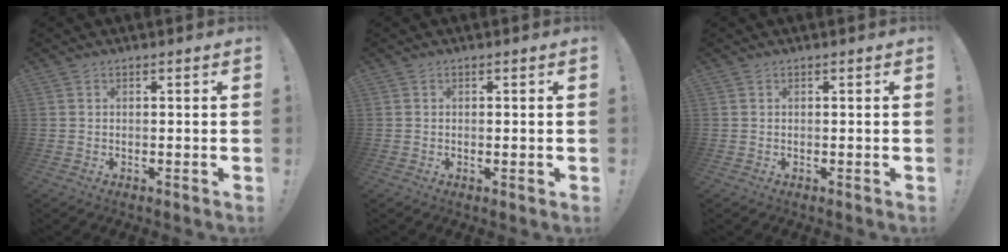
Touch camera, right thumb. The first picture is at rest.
{"total": 0.8, "force": [0.0, 0.2, 0.8], "torque": [-0.013, 0.000, -0.001]}
{"total": 0.0}